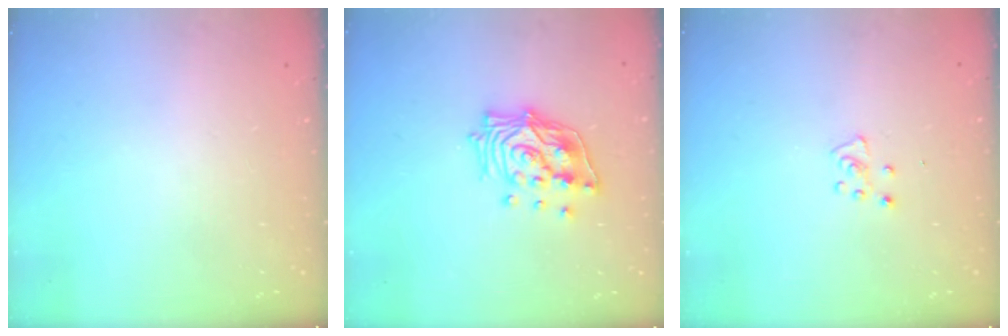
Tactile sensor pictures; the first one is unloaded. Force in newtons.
{"total": 15.1, "press": 15.0, "slide": 2.0}
{"total": 4.6, "press": 4.6, "slide": 0.5}